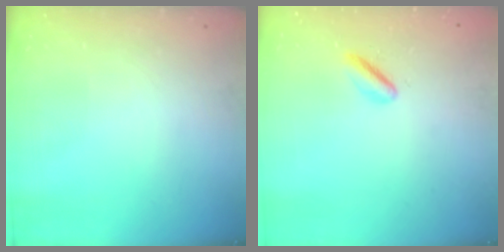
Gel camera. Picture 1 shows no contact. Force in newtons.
{"total": 2.1, "press": 1.9, "slide": 0.9}